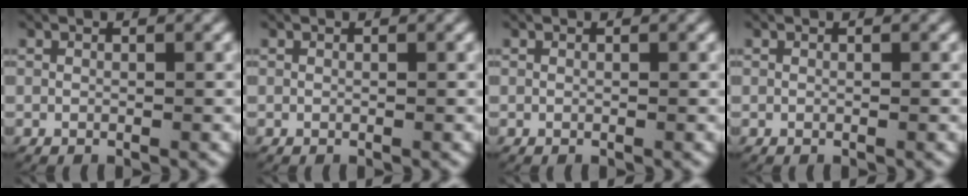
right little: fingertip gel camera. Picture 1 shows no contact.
{"total": 0.0}
{"total": 0.0}
{"total": 0.0}